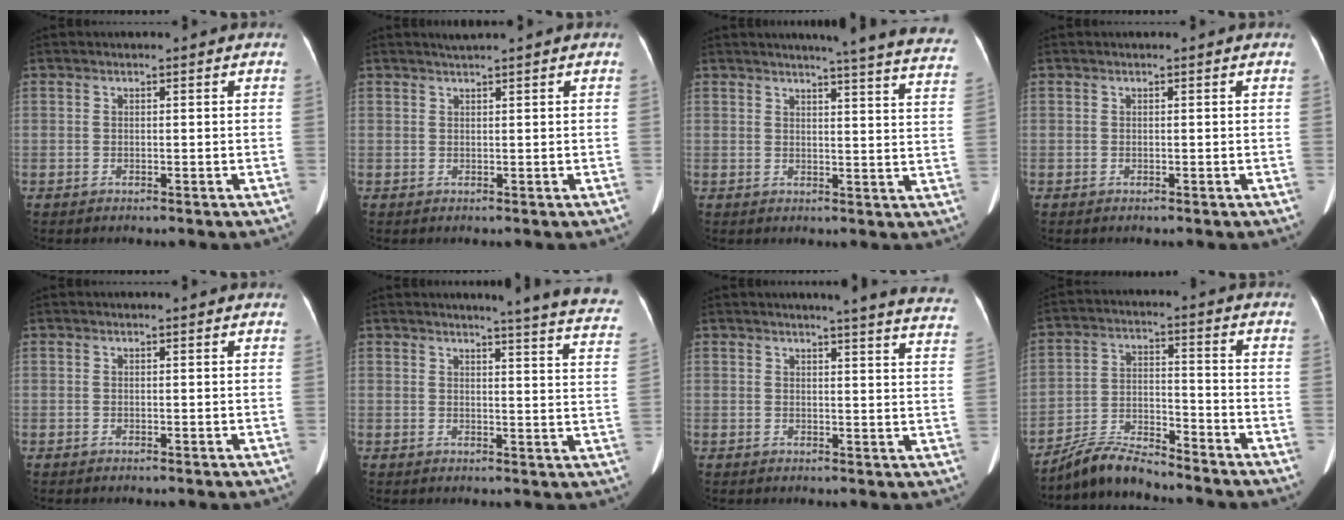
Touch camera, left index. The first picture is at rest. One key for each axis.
{"total": 1.1, "fx": 1.0, "fy": -0.4, "fz": 0.4, "tx": -0.011, "ty": 0.003, "tz": 0.023}
{"total": 20.8, "fx": 19.3, "fy": -0.2, "fz": 7.8, "tx": -0.094, "ty": -0.086, "tz": 0.203}
{"total": 0.0}
{"total": 0.8, "fx": 0.7, "fy": 0.0, "fz": 0.2, "tx": -0.008, "ty": 0.004, "tz": 0.007}
{"total": 17.6, "fx": 16.4, "fy": 0.1, "fz": 6.5, "tx": -0.072, "ty": -0.093, "tz": 0.162}
{"total": 17.1, "fx": 15.9, "fy": 0.2, "fz": 6.0, "tx": -0.067, "ty": -0.075, "tz": 0.160}
{"total": 8.2, "fx": -8.0, "fy": 0.5, "fz": 1.6, "tx": -0.037, "ty": -0.007, "tz": -0.145}